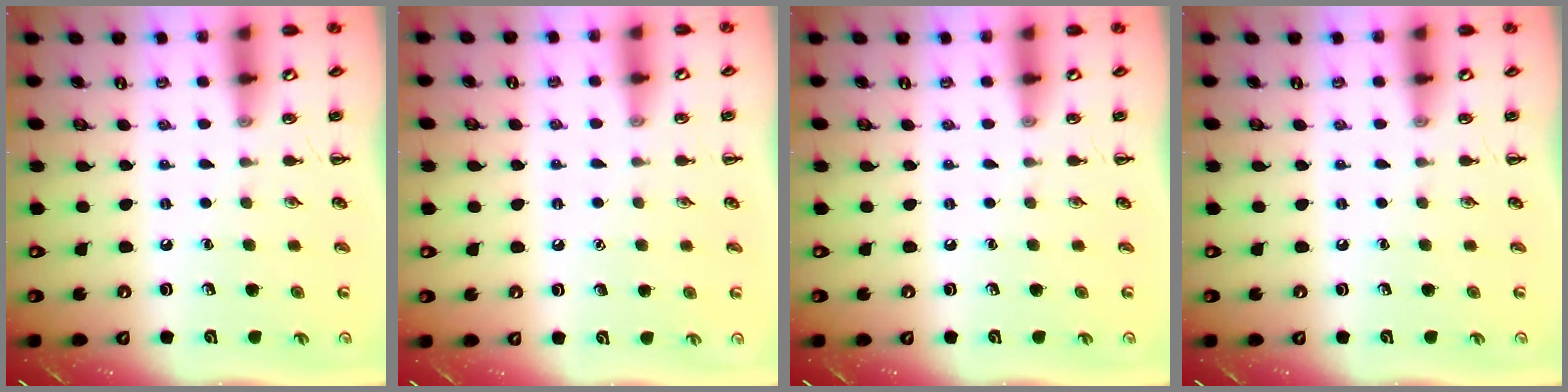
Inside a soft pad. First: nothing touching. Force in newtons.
{"total": 1.4, "press": 1.4, "slide": 0.1}
{"total": 0.0}
{"total": 0.0}